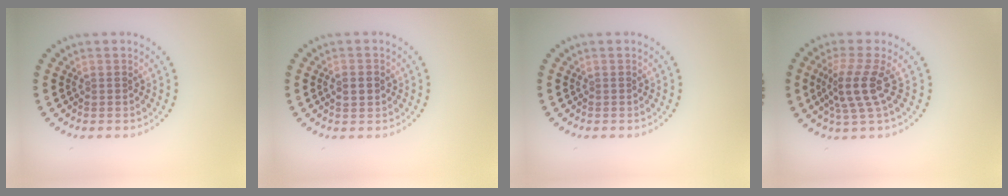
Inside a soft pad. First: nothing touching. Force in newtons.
{"total": 2.2, "press": 2.2, "slide": 0.1}
{"total": 0.0}
{"total": 3.5, "press": 2.6, "slide": 2.4}